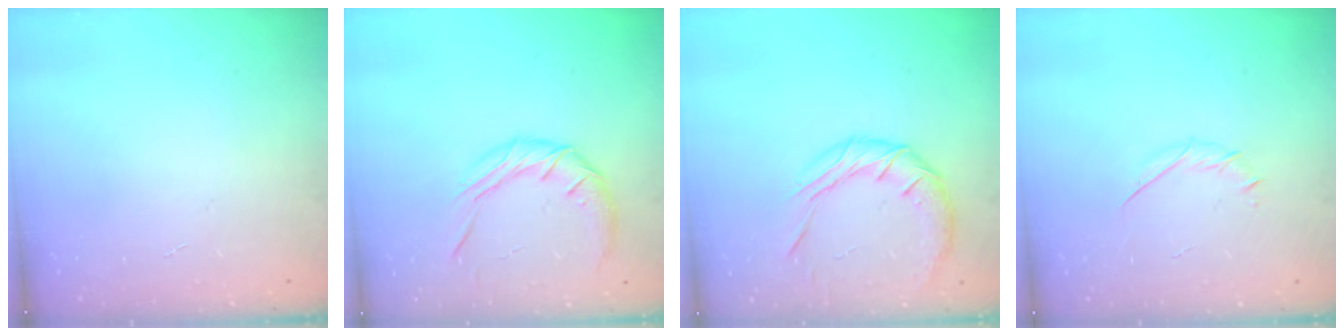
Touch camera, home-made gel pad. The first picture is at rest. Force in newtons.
{"total": 10.5, "press": 10.5, "slide": 0.8}
{"total": 11.5, "press": 11.5, "slide": 0.8}
{"total": 2.7, "press": 2.6, "slide": 0.8}